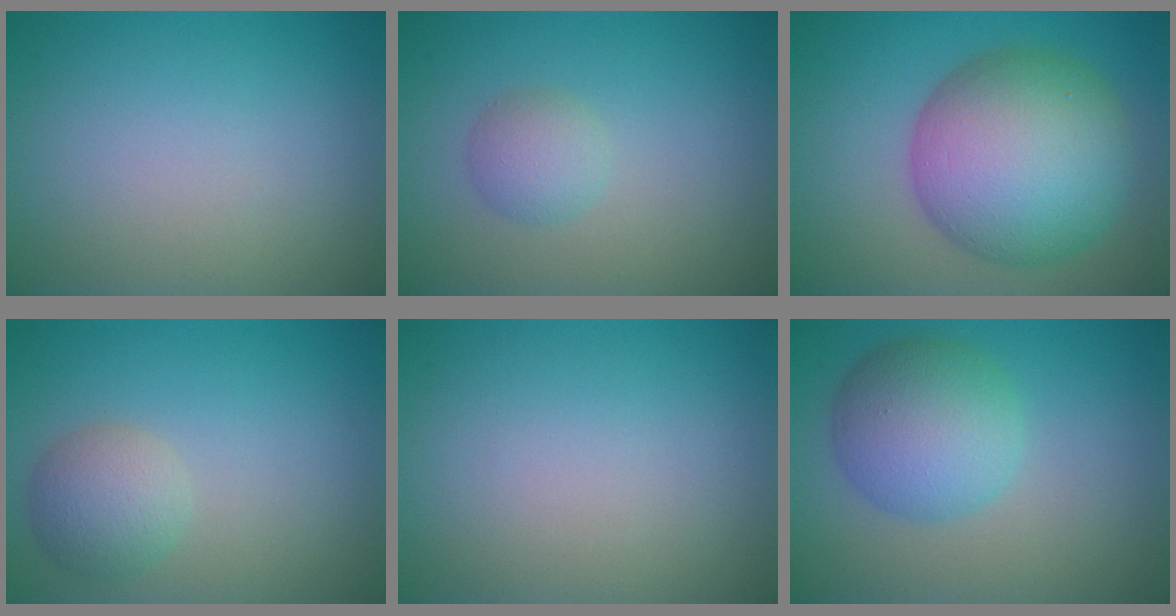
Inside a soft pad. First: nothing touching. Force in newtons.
{"total": 2.0, "press": 2.0, "slide": 0.0}
{"total": 12.4, "press": 12.4, "slide": 0.3}
{"total": 3.1, "press": 3.1, "slide": 0.2}
{"total": 0.0}
{"total": 6.1, "press": 6.1, "slide": 0.1}